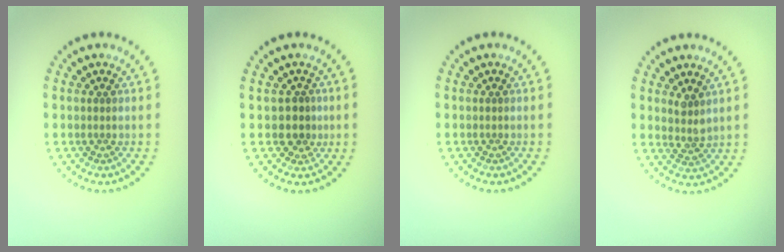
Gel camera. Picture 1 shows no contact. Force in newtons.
{"total": 1.5, "press": 1.1, "slide": 1.0}
{"total": 0.0}
{"total": 1.8, "press": 1.4, "slide": 1.2}